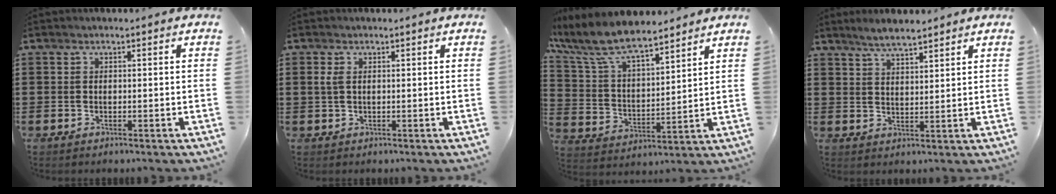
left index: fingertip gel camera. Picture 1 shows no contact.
{"total": 1.7, "force": [0.3, 0.9, 1.4], "torque": [-0.038, 0.003, 0.002]}
{"total": 9.3, "force": [8.0, 2.4, 4.0], "torque": [-0.114, -0.036, 0.141]}
{"total": 3.9, "force": [3.5, 0.5, 1.6], "torque": [-0.041, -0.002, 0.064]}